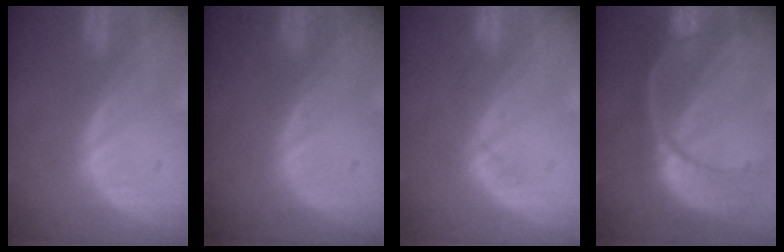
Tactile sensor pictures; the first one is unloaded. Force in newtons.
{"total": 0.0}
{"total": 2.1, "press": 1.9, "slide": 0.9}
{"total": 11.3, "press": 9.5, "slide": 6.1}